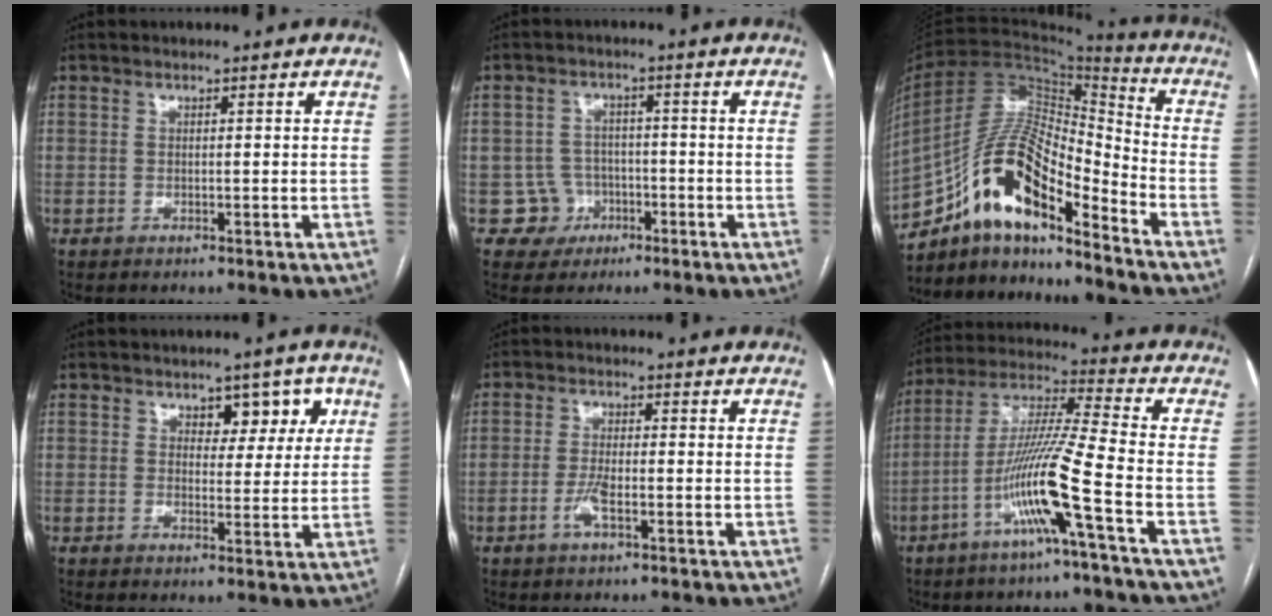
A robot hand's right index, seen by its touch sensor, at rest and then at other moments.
{"total": 4.8, "force": [-1.8, 4.5, -0.2], "torque": [0.013, 0.016, -0.025]}
{"total": 15.7, "force": [-10.5, 3.9, 10.9], "torque": [-0.204, 0.031, -0.185]}
{"total": 5.3, "force": [2.4, 3.4, 3.2], "torque": [-0.024, 0.012, 0.031]}
{"total": 3.4, "force": [-1.4, 0.7, 3.1], "torque": [-0.065, -0.001, -0.026]}
{"total": 12.7, "force": [-5.3, -1.6, 11.4], "torque": [-0.224, 0.001, -0.103]}